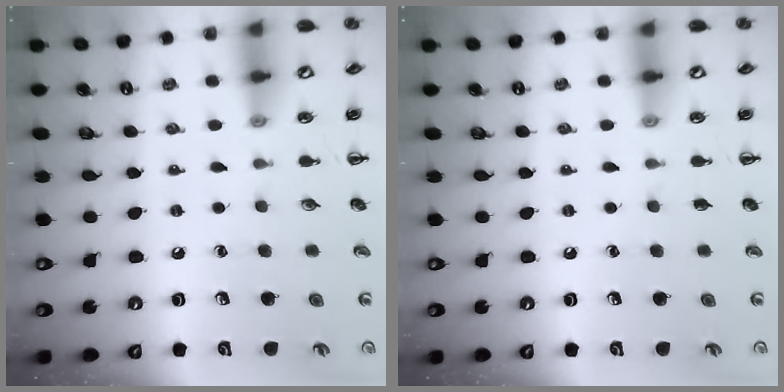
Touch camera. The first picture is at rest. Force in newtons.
{"total": 0.0}